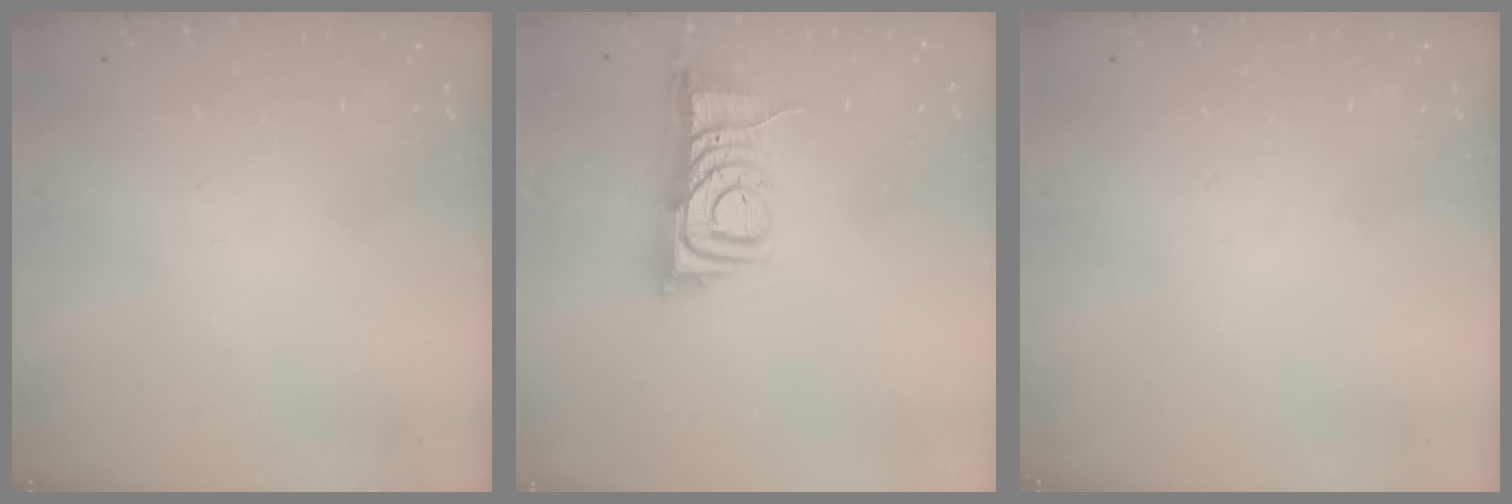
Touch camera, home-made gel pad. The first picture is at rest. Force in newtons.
{"total": 8.5, "press": 8.4, "slide": 0.4}
{"total": 0.0}